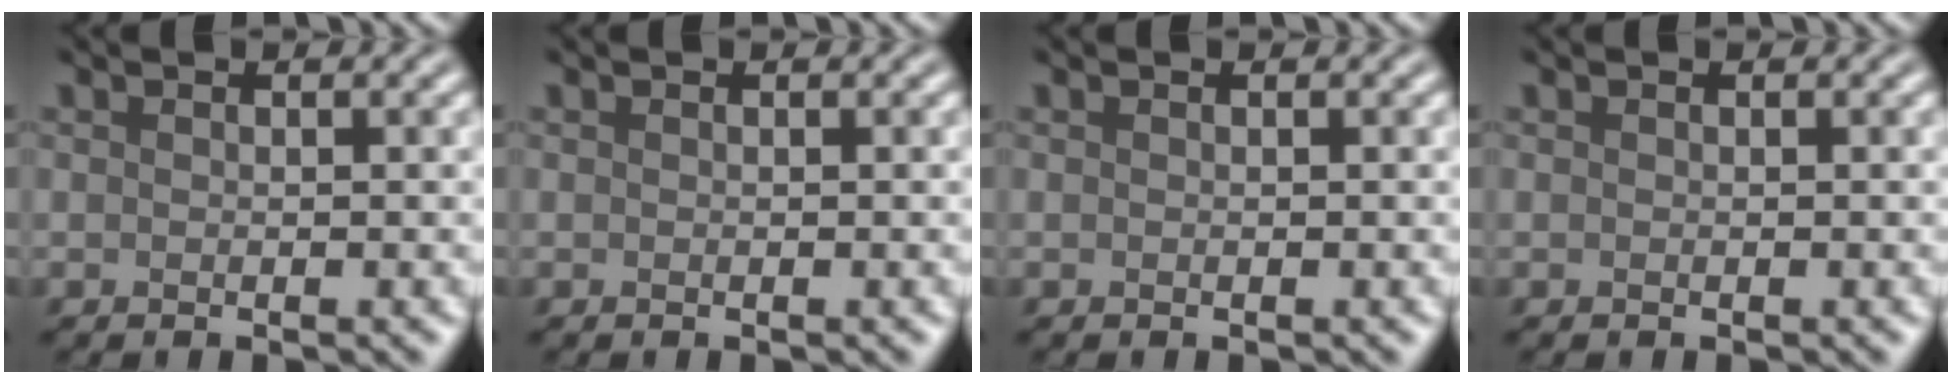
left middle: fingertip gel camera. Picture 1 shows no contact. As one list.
[{"total": 0.0}, {"total": 0.0}, {"total": 0.0}]